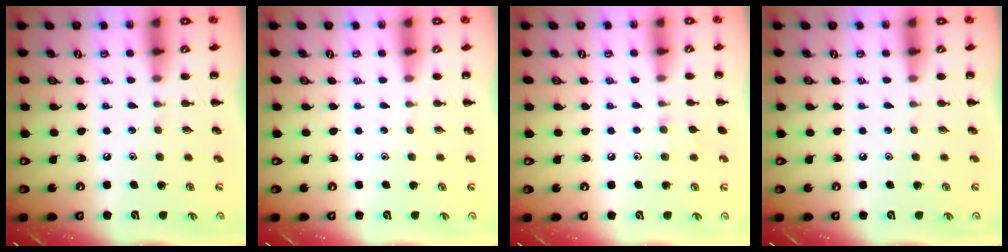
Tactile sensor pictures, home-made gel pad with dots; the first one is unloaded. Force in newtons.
{"total": 0.0}
{"total": 4.6, "press": 4.2, "slide": 1.7}
{"total": 0.0}